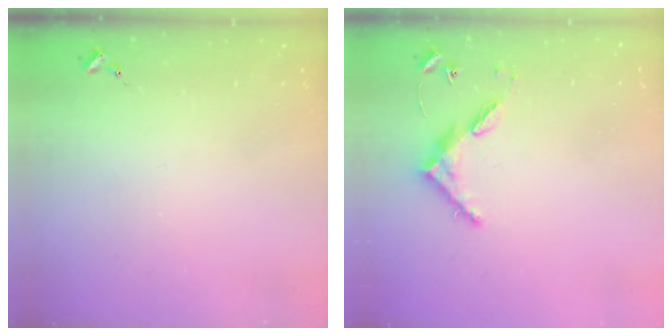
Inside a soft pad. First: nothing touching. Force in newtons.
{"total": 6.8, "press": 6.8, "slide": 0.5}